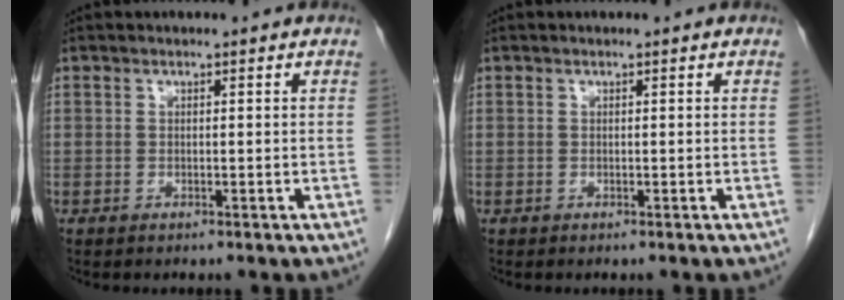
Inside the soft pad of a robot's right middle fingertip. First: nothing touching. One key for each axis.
{"total": 0.0}